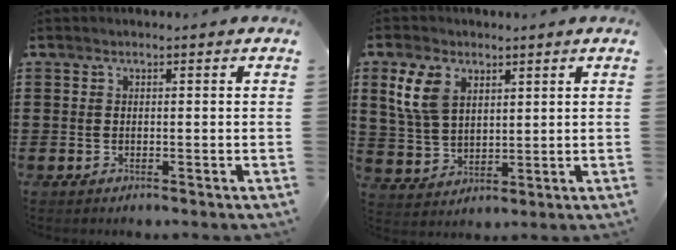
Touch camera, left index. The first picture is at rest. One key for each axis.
{"total": 7.3, "fx": 3.6, "fy": 4.7, "fz": 4.3, "tx": -0.107, "ty": 0.014, "tz": 0.068}